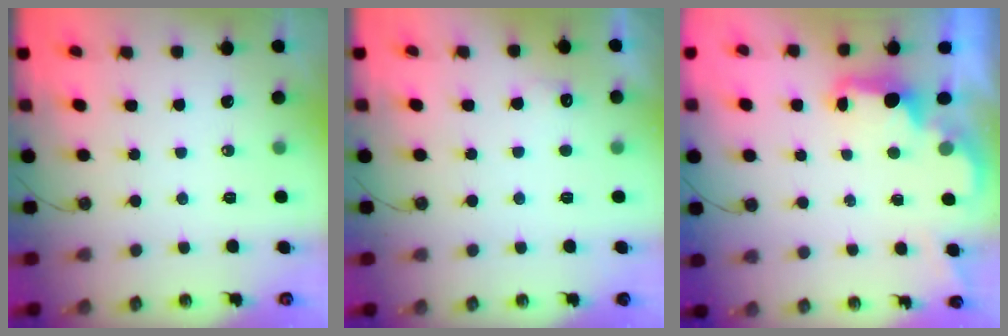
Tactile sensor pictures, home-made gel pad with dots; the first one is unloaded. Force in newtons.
{"total": 4.4, "press": 4.3, "slide": 1.2}
{"total": 2.3, "press": 2.2, "slide": 0.8}